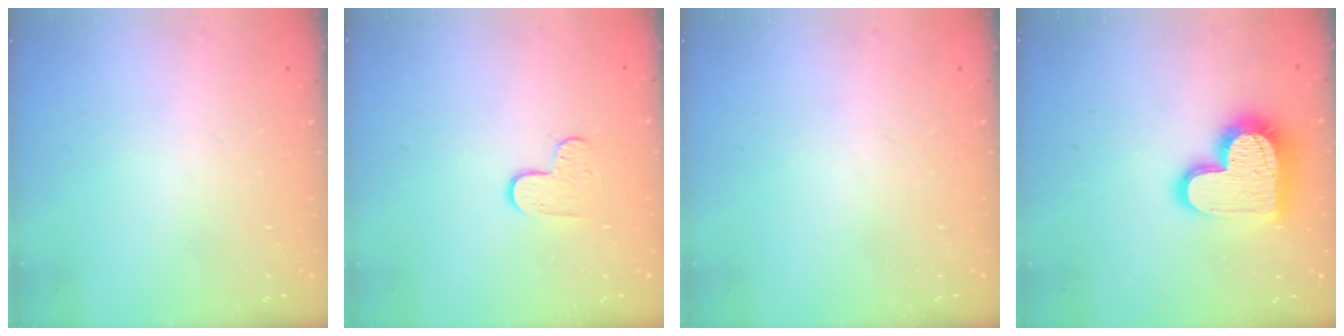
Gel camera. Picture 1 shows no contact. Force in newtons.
{"total": 5.5, "press": 5.5, "slide": 0.4}
{"total": 0.0}
{"total": 17.2, "press": 17.2, "slide": 1.2}